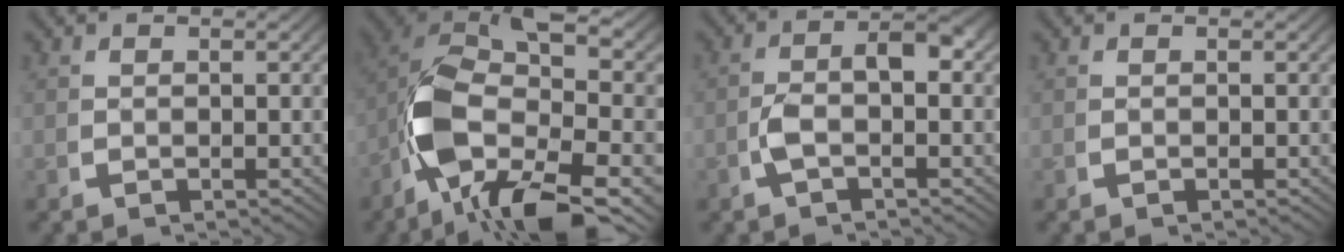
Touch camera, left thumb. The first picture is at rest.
{"total": 16.8, "force": [-1.8, 9.7, 13.6], "torque": [-0.275, -0.049, -0.003]}
{"total": 4.1, "force": [-0.5, 2.0, 3.5], "torque": [-0.066, 0.005, -0.012]}
{"total": 0.0}